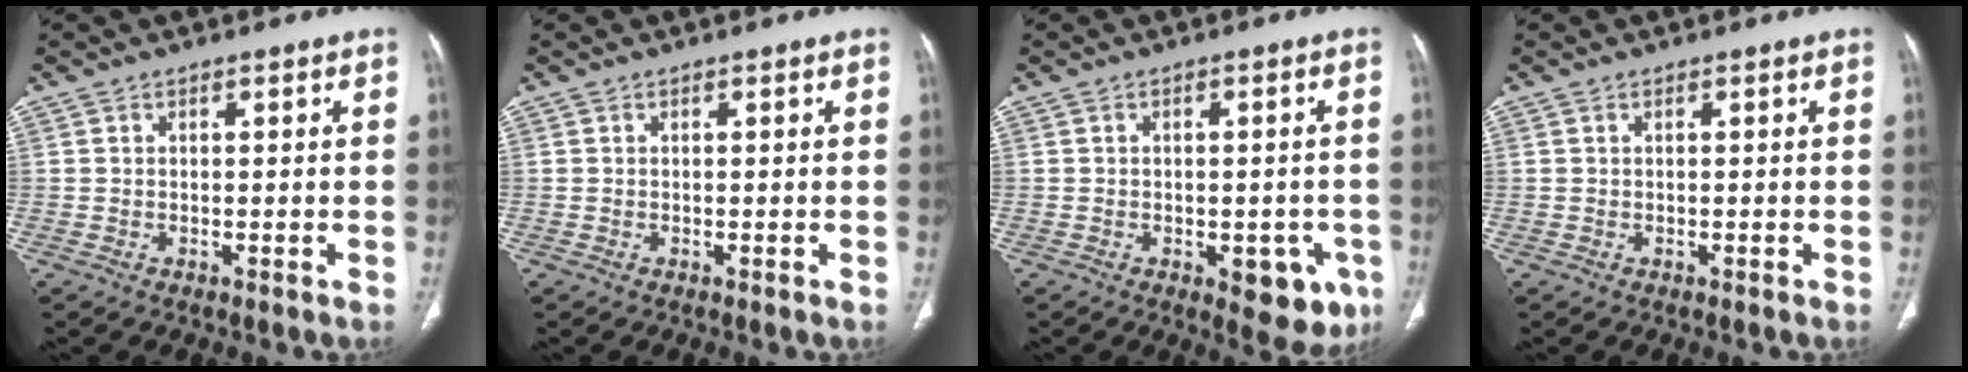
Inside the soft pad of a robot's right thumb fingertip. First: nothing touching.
{"total": 0.0}
{"total": 8.6, "force": [-3.4, 4.4, 6.5], "torque": [-0.045, 0.004, -0.033]}
{"total": 0.0}